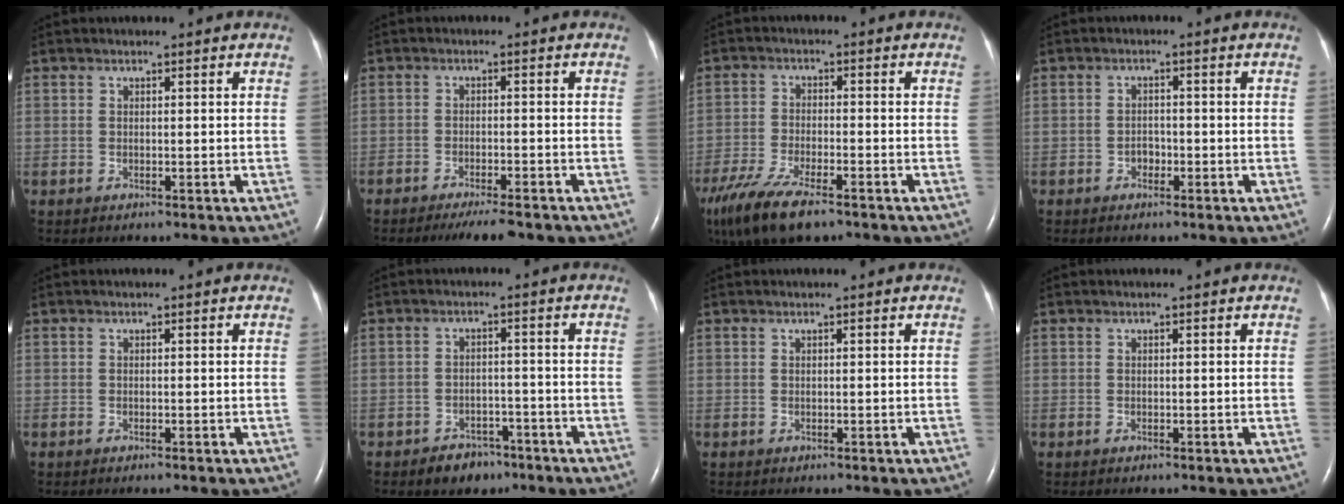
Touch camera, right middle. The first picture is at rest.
{"total": 6.2, "force": [-5.1, 1.1, 3.3], "torque": [-0.046, -0.008, -0.076]}
{"total": 12.2, "force": [-8.6, 3.1, 8.0], "torque": [-0.163, -0.031, -0.151]}
{"total": 1.5, "force": [-0.8, 1.1, 0.8], "torque": [-0.007, 0.006, -0.014]}
{"total": 0.0}
{"total": 4.2, "force": [-3.0, 2.7, 1.2], "torque": [-0.019, 0.008, -0.039]}
{"total": 0.0}
{"total": 0.0}